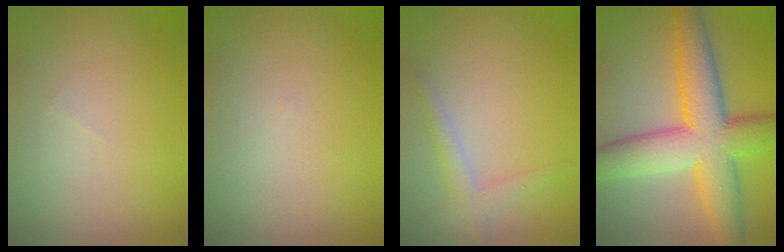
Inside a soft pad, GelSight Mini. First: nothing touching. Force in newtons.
{"total": 0.0}
{"total": 2.1, "press": 2.1, "slide": 0.1}
{"total": 11.3, "press": 11.3, "slide": 0.2}